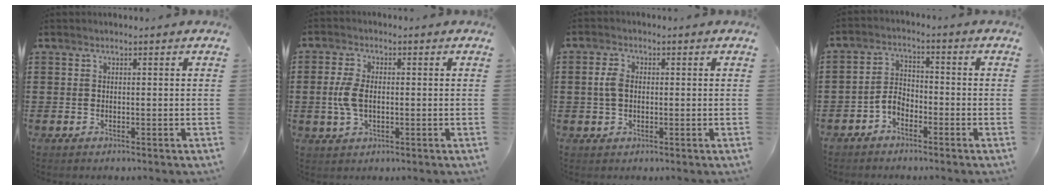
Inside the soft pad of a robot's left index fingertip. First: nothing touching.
{"total": 4.8, "force": [-0.2, 2.5, 4.1], "torque": [-0.106, -0.003, -0.012]}
{"total": 3.3, "force": [0.3, 2.0, 2.5], "torque": [-0.061, 0.006, 0.002]}
{"total": 3.5, "force": [-2.3, 1.9, 1.9], "torque": [-0.051, 0.004, -0.052]}